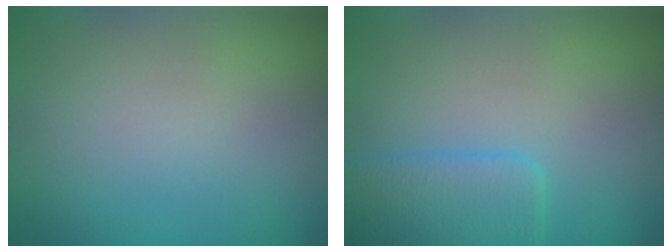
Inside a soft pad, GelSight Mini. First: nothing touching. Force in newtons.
{"total": 4.5, "press": 4.5, "slide": 0.1}